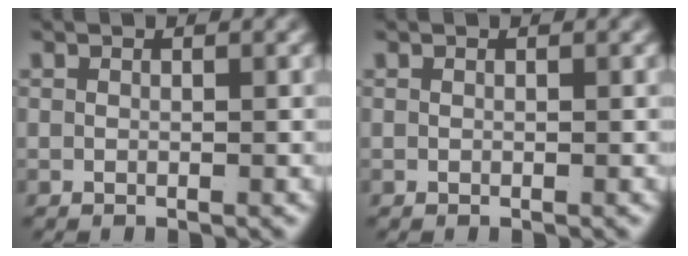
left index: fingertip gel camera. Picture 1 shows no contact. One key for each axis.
{"total": 0.0}